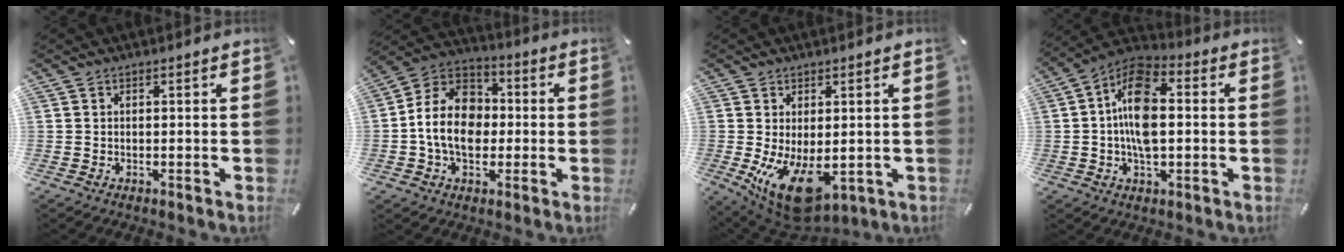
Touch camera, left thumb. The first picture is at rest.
{"total": 13.8, "force": [-1.9, 10.9, 8.2], "torque": [-0.183, 0.025, -0.035]}
{"total": 11.8, "force": [-2.3, 6.2, 9.8], "torque": [-0.170, -0.009, -0.029]}
{"total": 12.2, "force": [-0.1, 6.8, 10.2], "torque": [-0.202, 0.007, 0.000]}